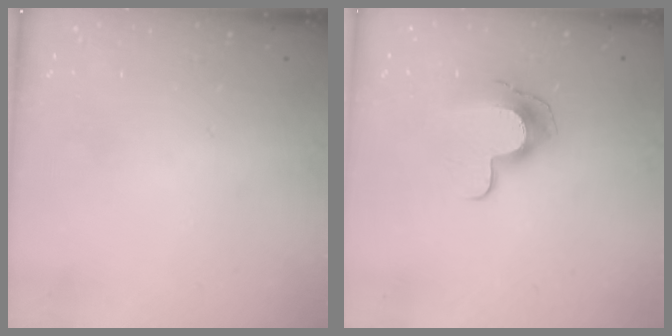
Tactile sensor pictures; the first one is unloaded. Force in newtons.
{"total": 11.4, "press": 11.4, "slide": 0.4}